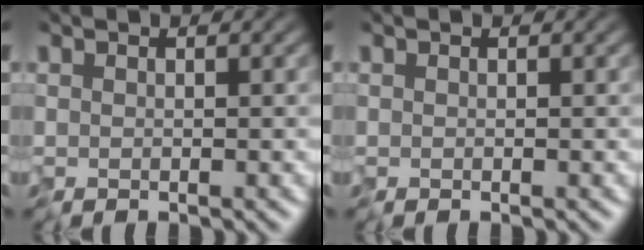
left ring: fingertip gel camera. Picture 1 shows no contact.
{"total": 0.0}